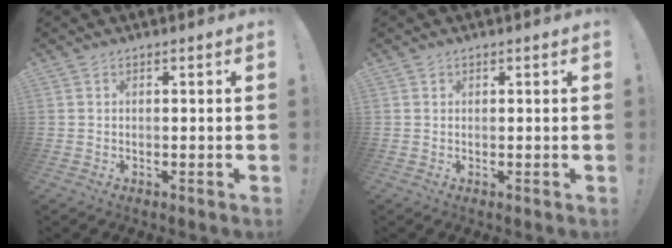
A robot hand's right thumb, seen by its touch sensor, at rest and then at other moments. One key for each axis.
{"total": 0.6, "fx": 0.4, "fy": 0.5, "fz": 0.0, "tx": 0.002, "ty": 0.000, "tz": 0.007}